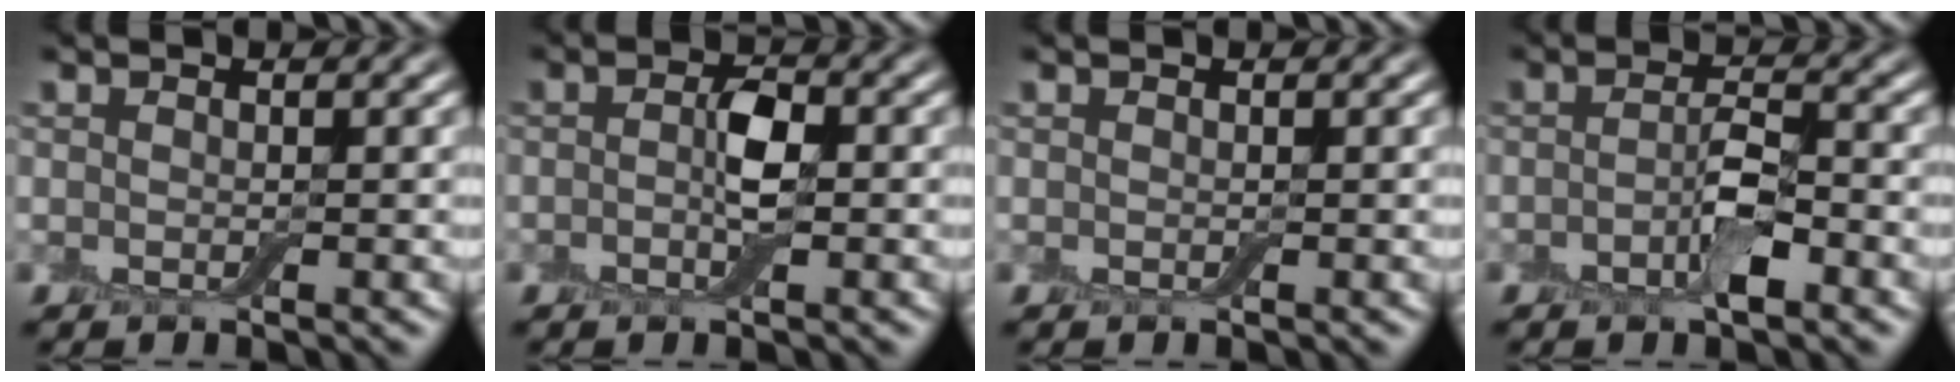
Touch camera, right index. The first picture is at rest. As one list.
[{"total": 2.4, "force": [-0.3, 0.8, 2.3], "torque": [-0.042, 0.002, -0.009]}, {"total": 0.0}, {"total": 3.2, "force": [-1.2, 1.0, 2.8], "torque": [-0.051, 0.003, -0.027]}]